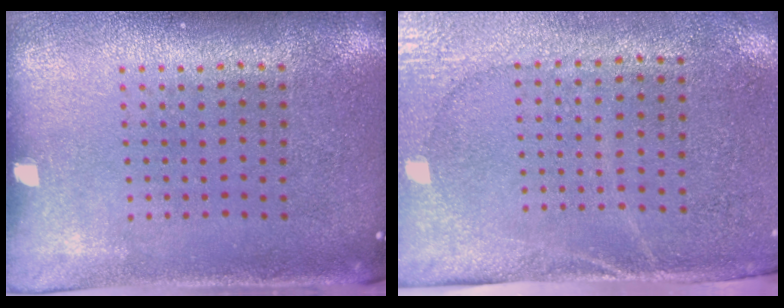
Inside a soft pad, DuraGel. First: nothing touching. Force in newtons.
{"total": 2.7, "press": 2.3, "slide": 1.5}